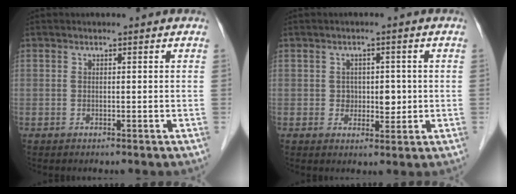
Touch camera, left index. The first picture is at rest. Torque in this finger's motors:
{"motor_torque": [0.28, 0.16, 0.05, 0.00]}